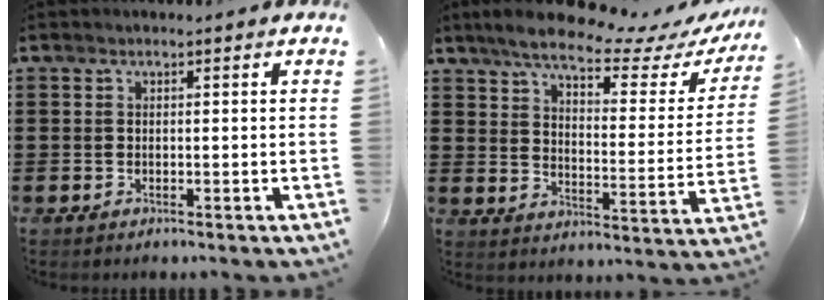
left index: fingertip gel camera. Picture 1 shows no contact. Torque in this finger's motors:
{"motor_torque": [2.14, 0.00, 0.01, -0.16]}